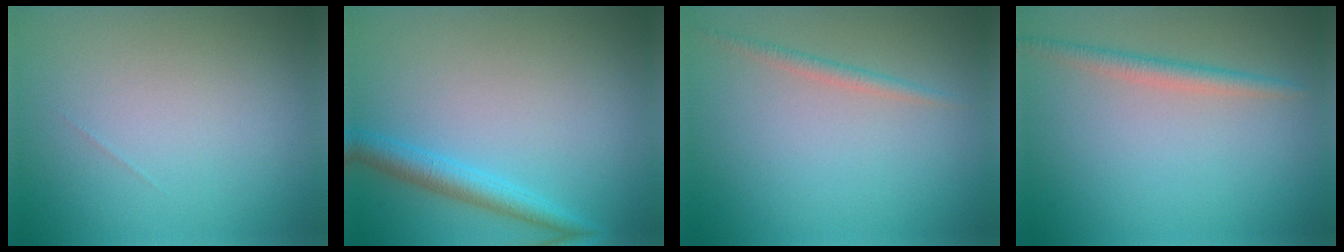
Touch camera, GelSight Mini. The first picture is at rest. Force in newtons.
{"total": 2.7, "press": 2.7, "slide": 0.2}
{"total": 1.2, "press": 1.2, "slide": 0.0}
{"total": 2.0, "press": 2.0, "slide": 0.0}